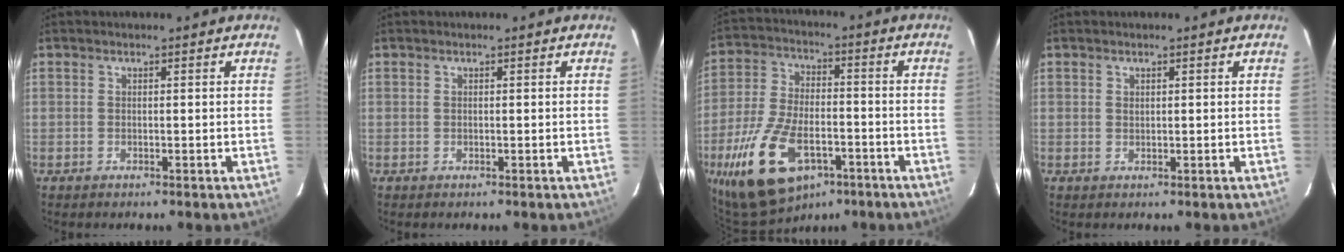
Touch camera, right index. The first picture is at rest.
{"total": 0.0}
{"total": 19.3, "force": [-10.0, 10.1, 13.1], "torque": [-0.282, -0.022, -0.172]}
{"total": 0.6, "force": [0.4, 0.4, 0.2], "torque": [-0.003, 0.001, 0.008]}